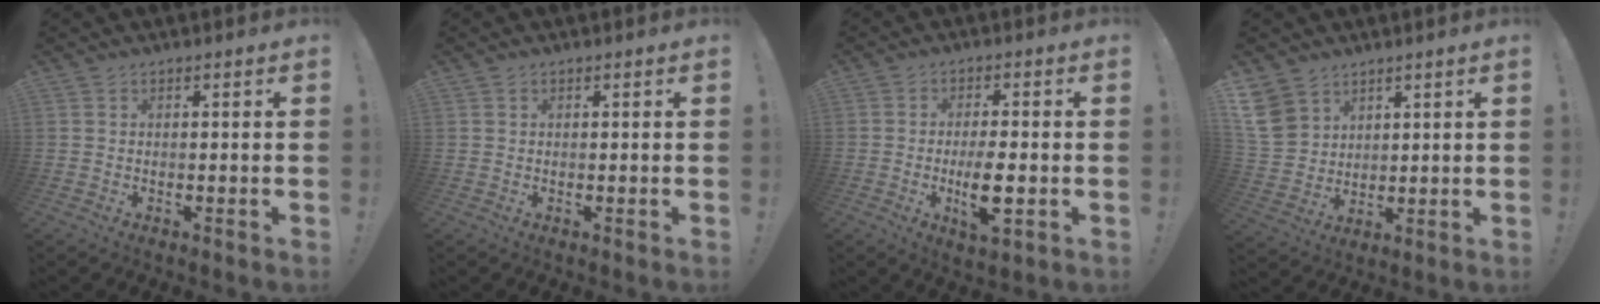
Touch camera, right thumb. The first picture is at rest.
{"total": 0.0}
{"total": 8.1, "force": [-2.0, 3.4, 7.0], "torque": [-0.122, 0.002, -0.034]}
{"total": 10.4, "force": [5.8, 7.9, 3.5], "torque": [-0.072, -0.033, 0.120]}